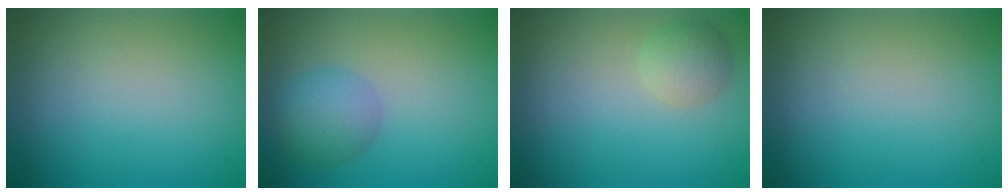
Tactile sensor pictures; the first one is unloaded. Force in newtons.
{"total": 3.3, "press": 3.3, "slide": 0.0}
{"total": 2.3, "press": 2.3, "slide": 0.2}
{"total": 0.0}